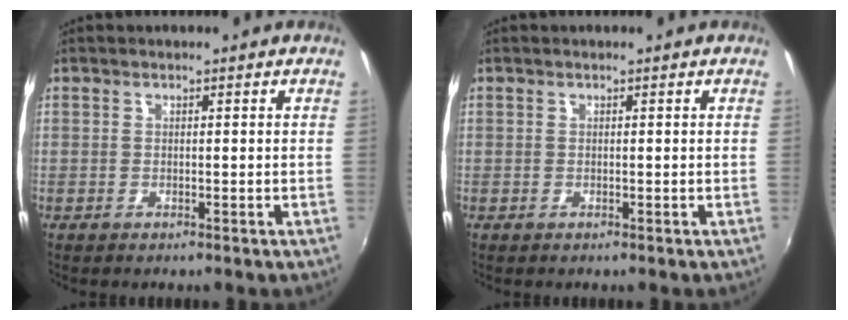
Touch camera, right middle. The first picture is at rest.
{"total": 0.0}